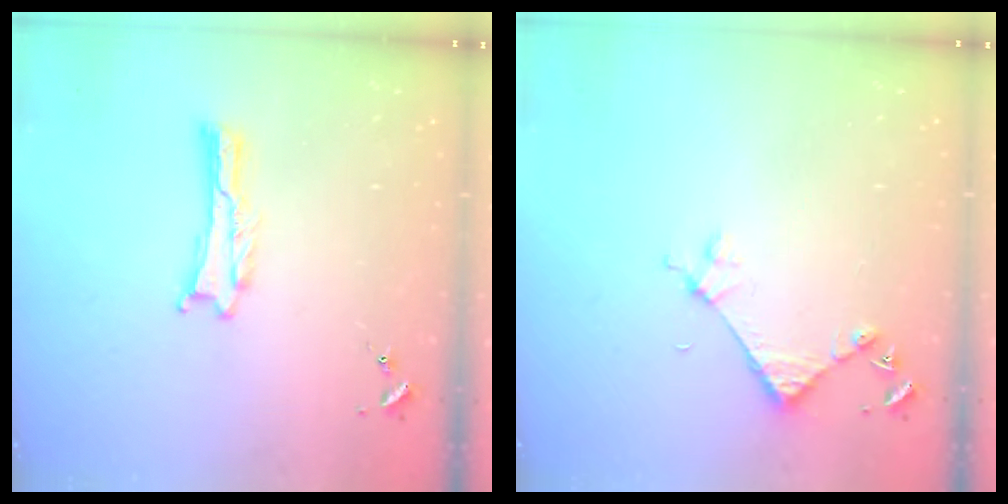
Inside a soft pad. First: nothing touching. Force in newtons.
{"total": 4.2, "press": 4.2, "slide": 0.3}